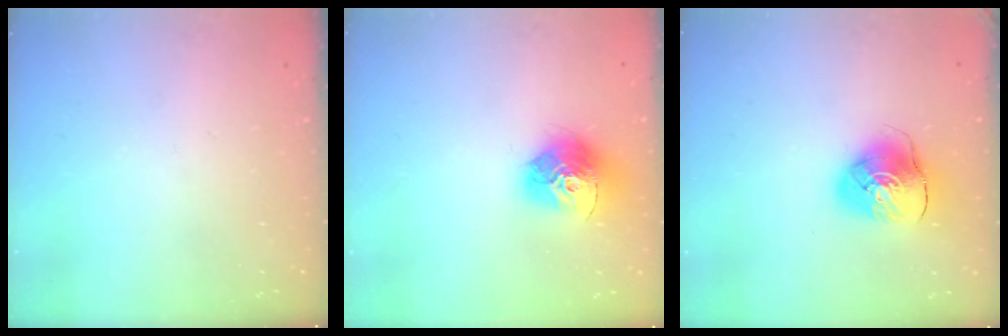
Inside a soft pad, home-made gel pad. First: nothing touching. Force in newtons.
{"total": 15.6, "press": 15.5, "slide": 1.5}
{"total": 9.8, "press": 9.7, "slide": 1.6}